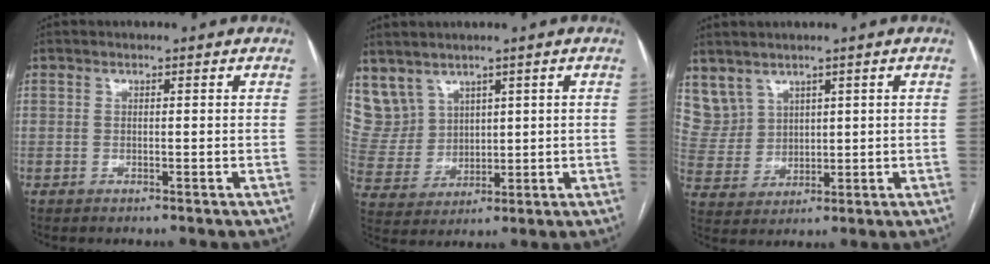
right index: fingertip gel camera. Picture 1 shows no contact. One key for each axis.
{"total": 7.9, "fx": 5.3, "fy": 5.8, "fz": 0.7, "tx": -0.031, "ty": 0.026, "tz": 0.129}
{"total": 6.5, "fx": 4.5, "fy": 4.6, "fz": 0.6, "tx": -0.023, "ty": 0.020, "tz": 0.111}